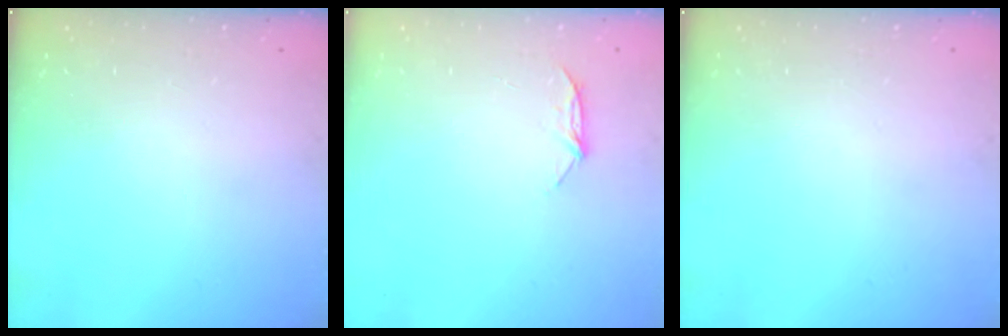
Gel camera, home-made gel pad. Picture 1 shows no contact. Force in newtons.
{"total": 5.9, "press": 5.8, "slide": 0.7}
{"total": 0.0}